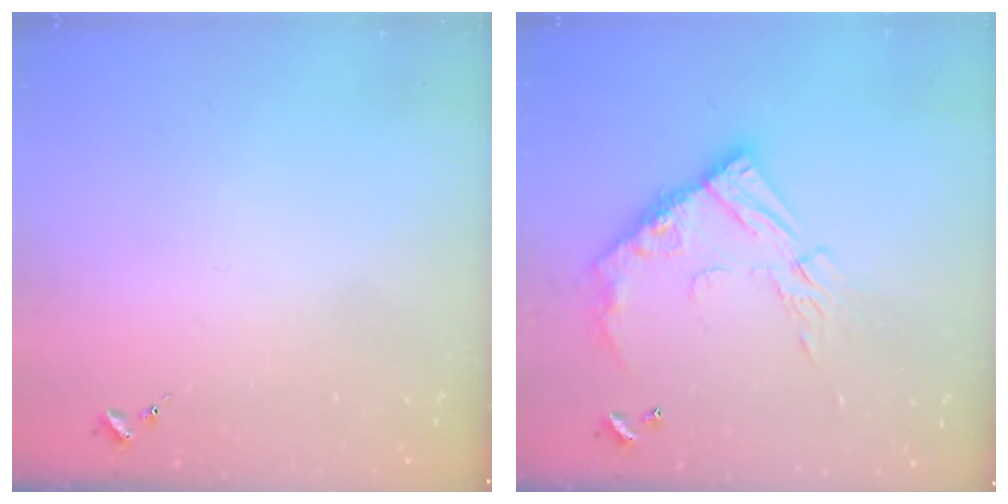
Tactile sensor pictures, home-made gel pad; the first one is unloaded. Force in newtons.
{"total": 14.5, "press": 14.5, "slide": 1.1}